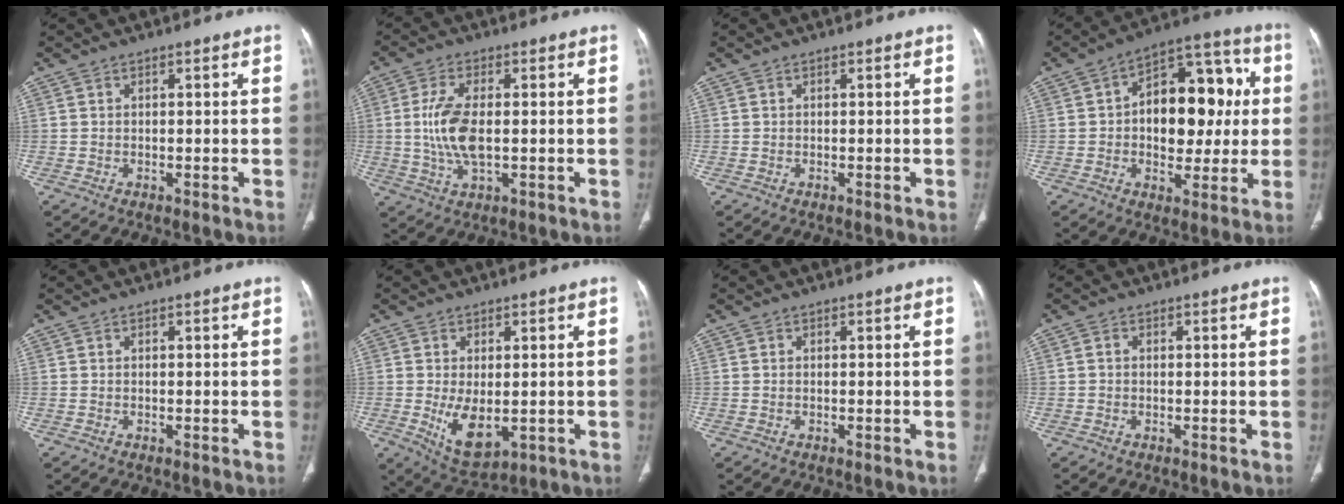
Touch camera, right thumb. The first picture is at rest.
{"total": 9.0, "force": [0.0, 3.9, 8.1], "torque": [-0.181, -0.005, 0.004]}
{"total": 0.0}
{"total": 18.2, "force": [1.5, 11.2, 14.3], "torque": [-0.152, 0.032, 0.023]}
{"total": 0.0}
{"total": 7.6, "force": [-1.1, 4.0, 6.4], "torque": [-0.101, -0.021, -0.001]}
{"total": 0.0}
{"total": 0.8, "force": [0.0, 0.7, 0.4], "torque": [-0.007, 0.002, -0.003]}